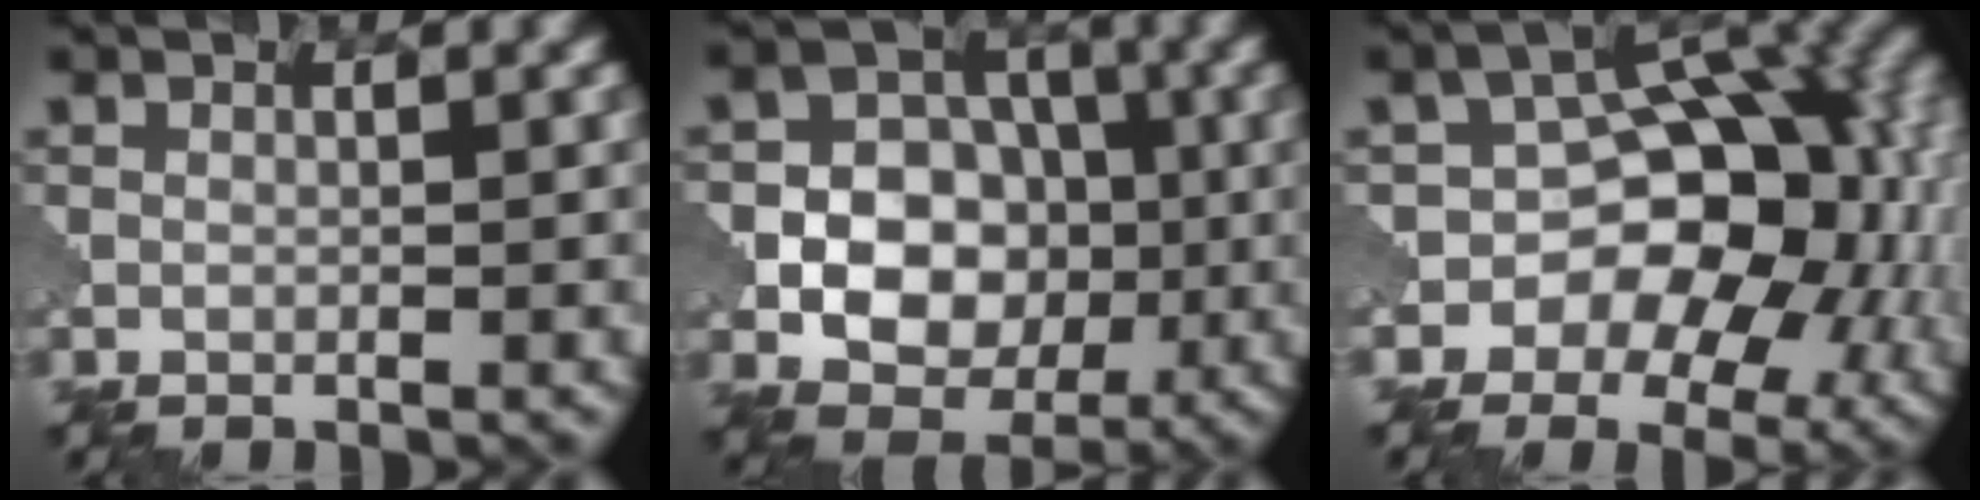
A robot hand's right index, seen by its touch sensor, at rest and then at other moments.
{"total": 8.9, "force": [-1.4, 7.4, 4.7], "torque": [-0.056, 0.007, -0.043]}
{"total": 13.6, "force": [-2.4, 9.5, 9.4], "torque": [-0.097, 0.002, -0.034]}